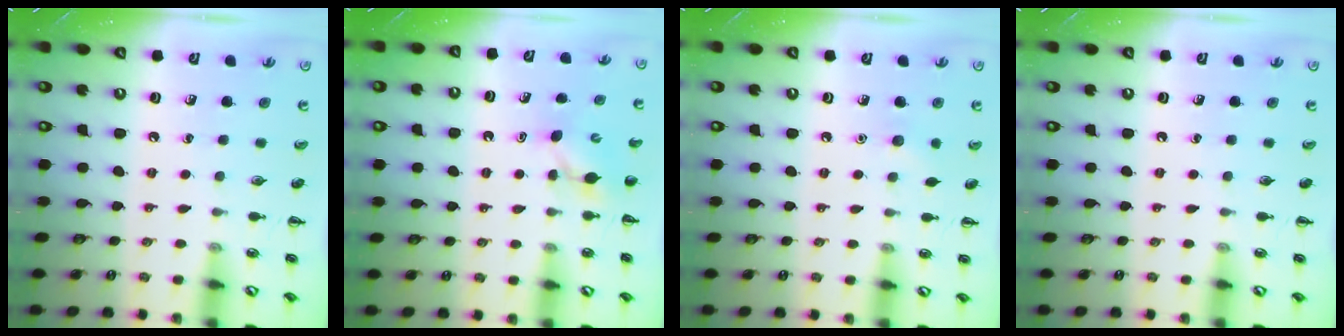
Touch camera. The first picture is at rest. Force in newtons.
{"total": 4.2, "press": 4.0, "slide": 1.1}
{"total": 4.6, "press": 4.4, "slide": 1.3}
{"total": 0.0}